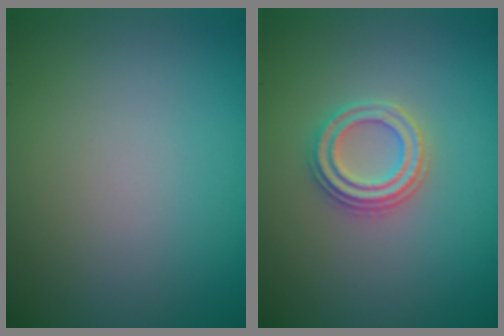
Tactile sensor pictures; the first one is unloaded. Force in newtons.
{"total": 2.5, "press": 2.4, "slide": 0.7}